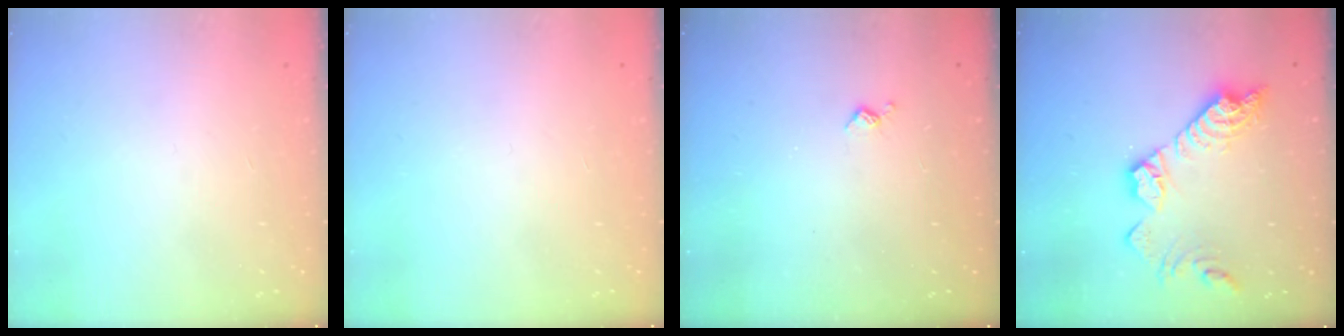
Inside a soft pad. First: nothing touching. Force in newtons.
{"total": 0.0}
{"total": 3.9, "press": 3.9, "slide": 0.8}
{"total": 15.8, "press": 15.7, "slide": 1.1}